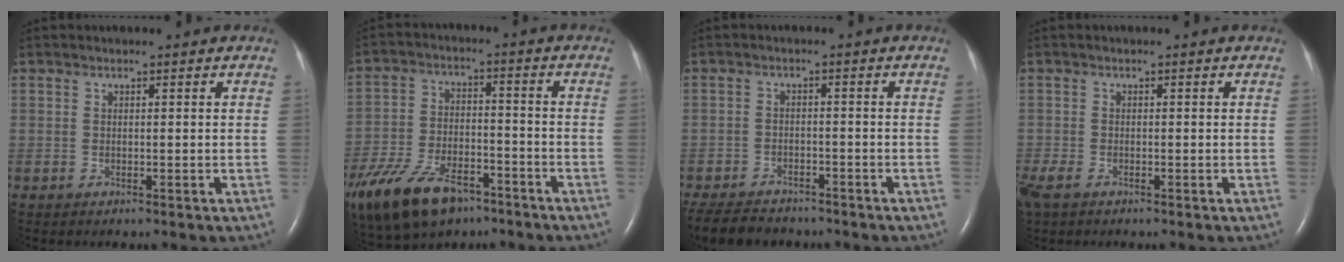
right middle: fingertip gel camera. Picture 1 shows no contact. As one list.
[{"total": 19.4, "force": [-12.8, 9.4, 11.1], "torque": [-0.274, -0.019, -0.224]}, {"total": 9.1, "force": [-7.9, 3.3, 3.2], "torque": [-0.061, -0.012, -0.121]}, {"total": 4.5, "force": [-3.1, 2.0, 2.6], "torque": [-0.069, -0.014, -0.056]}]